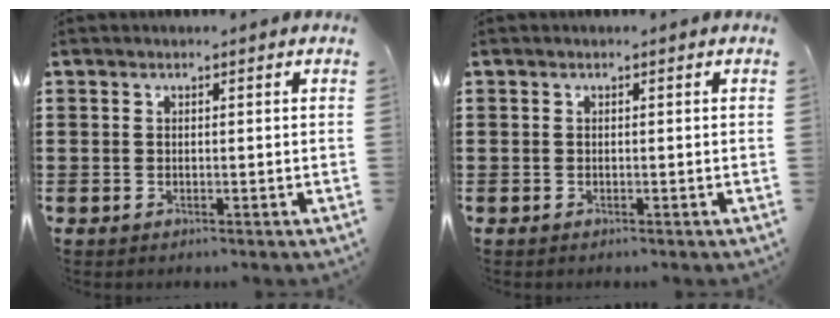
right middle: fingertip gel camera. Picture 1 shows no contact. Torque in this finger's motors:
{"motor_torque": [0.25, -0.19, 0.00, -0.01]}